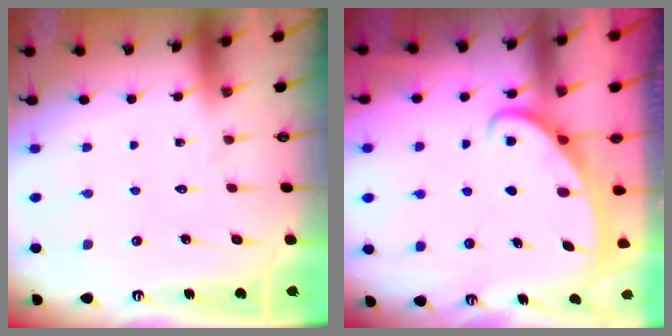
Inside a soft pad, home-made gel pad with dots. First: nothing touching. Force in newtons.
{"total": 2.4, "press": 2.3, "slide": 0.5}